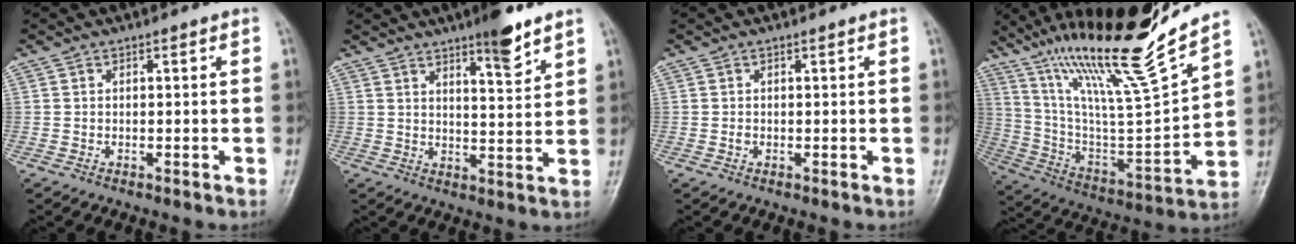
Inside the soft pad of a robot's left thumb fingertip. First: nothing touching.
{"total": 9.3, "force": [6.7, 1.9, 6.2], "torque": [-0.079, -0.051, 0.104]}
{"total": 0.5, "force": [0.0, 0.4, 0.3], "torque": [-0.003, 0.000, 0.001]}
{"total": 24.6, "force": [17.6, 2.3, 17.0], "torque": [-0.265, -0.072, 0.317]}